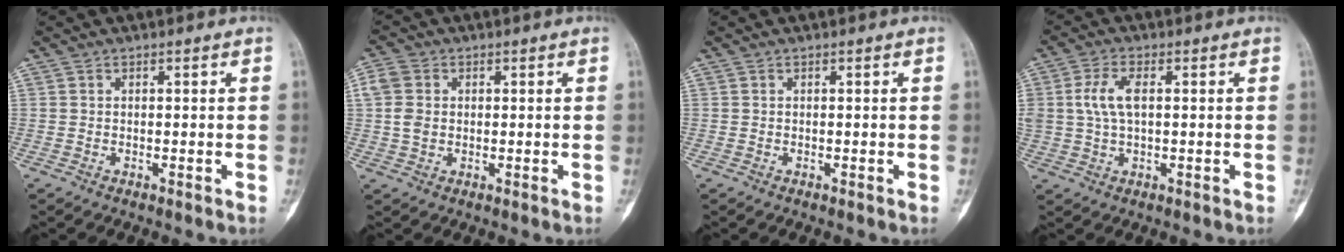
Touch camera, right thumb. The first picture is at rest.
{"total": 4.7, "force": [0.6, 3.8, 2.8], "torque": [-0.060, 0.008, 0.010]}
{"total": 0.0}
{"total": 6.0, "force": [0.9, 3.1, 5.0], "torque": [-0.110, 0.007, 0.018]}